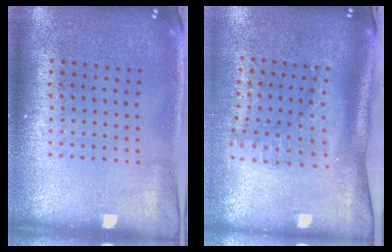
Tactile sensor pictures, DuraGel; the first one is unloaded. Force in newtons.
{"total": 2.1, "press": 1.4, "slide": 1.6}